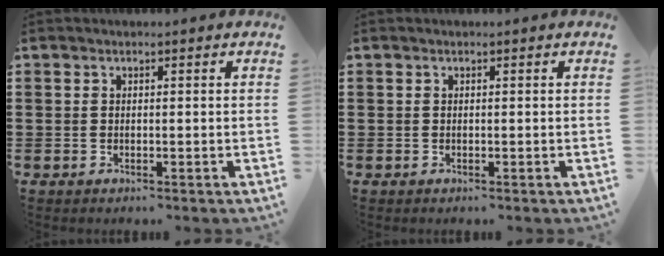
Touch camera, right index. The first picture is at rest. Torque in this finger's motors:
{"motor_torque": [-0.01, -0.01, 0.00, -0.01]}